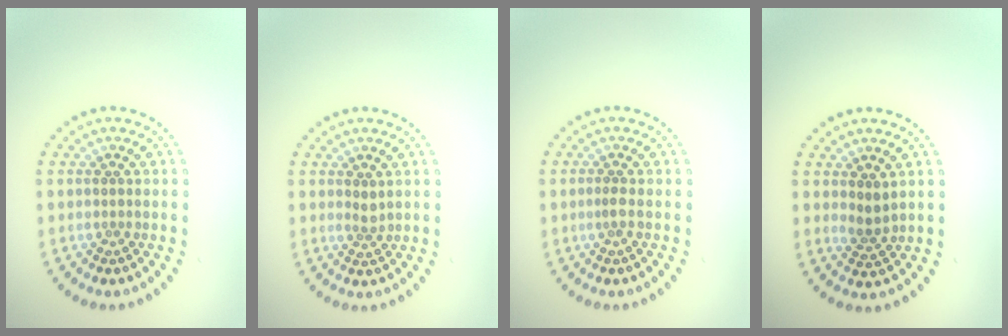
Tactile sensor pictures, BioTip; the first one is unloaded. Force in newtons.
{"total": 0.9, "press": 0.7, "slide": 0.7}
{"total": 0.9, "press": 0.6, "slide": 0.7}
{"total": 1.5, "press": 1.3, "slide": 0.9}